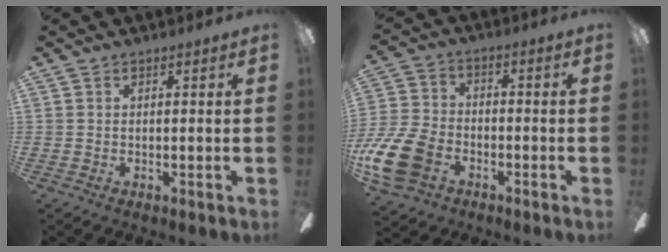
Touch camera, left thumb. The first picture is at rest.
{"total": 13.9, "force": [-6.2, 9.4, 8.1], "torque": [-0.185, 0.036, -0.114]}